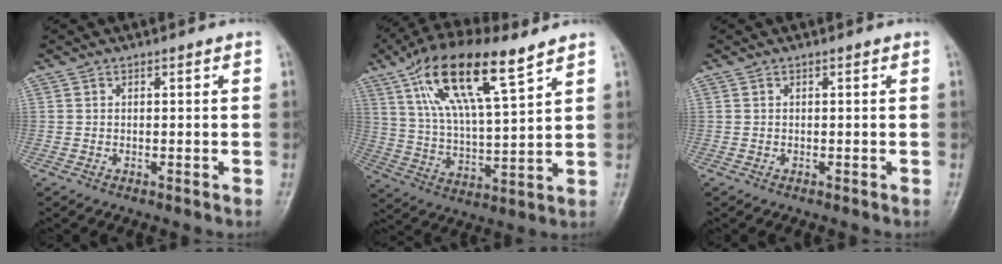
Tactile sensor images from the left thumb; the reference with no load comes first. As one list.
[{"total": 17.3, "force": [9.8, 5.0, 13.4], "torque": [-0.233, -0.027, 0.184]}, {"total": 0.0}]